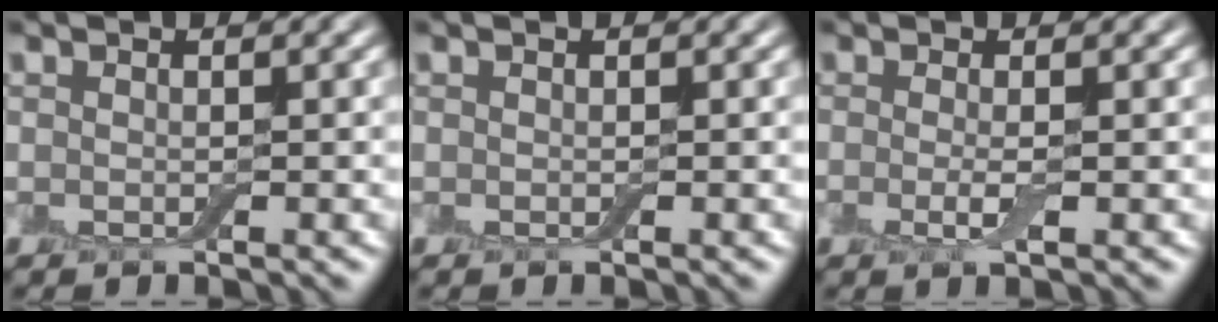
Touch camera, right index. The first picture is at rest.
{"total": 0.0}
{"total": 1.4, "force": [-0.6, 0.2, 1.2], "torque": [-0.026, -0.006, -0.010]}